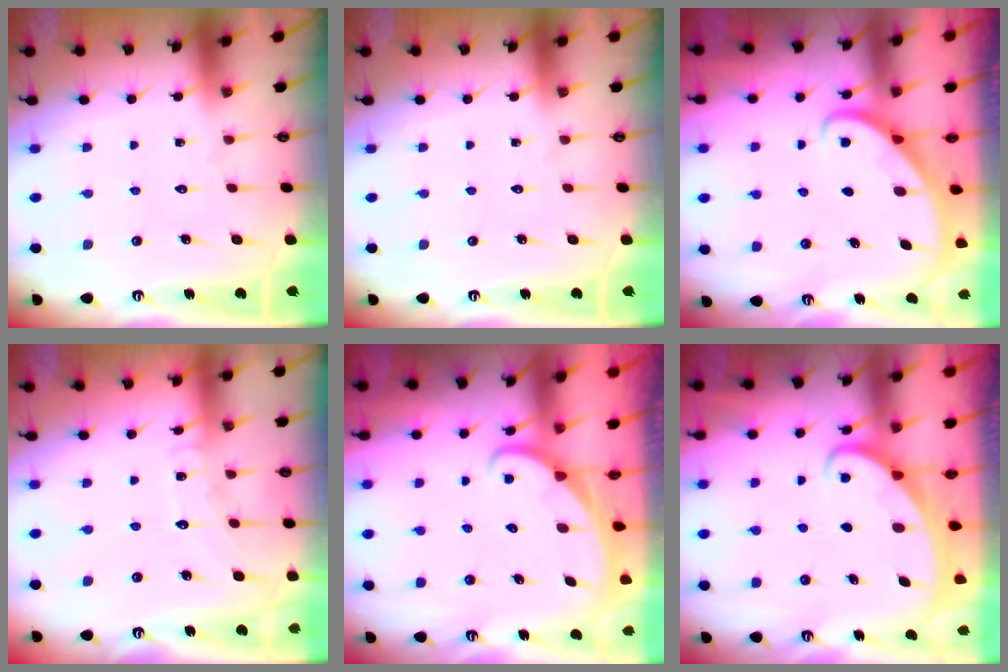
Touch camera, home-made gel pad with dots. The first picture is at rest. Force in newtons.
{"total": 0.0}
{"total": 2.8, "press": 2.8, "slide": 0.2}
{"total": 6.5, "press": 6.5, "slide": 0.6}
{"total": 2.0, "press": 2.0, "slide": 0.0}
{"total": 2.0, "press": 2.0, "slide": 0.2}